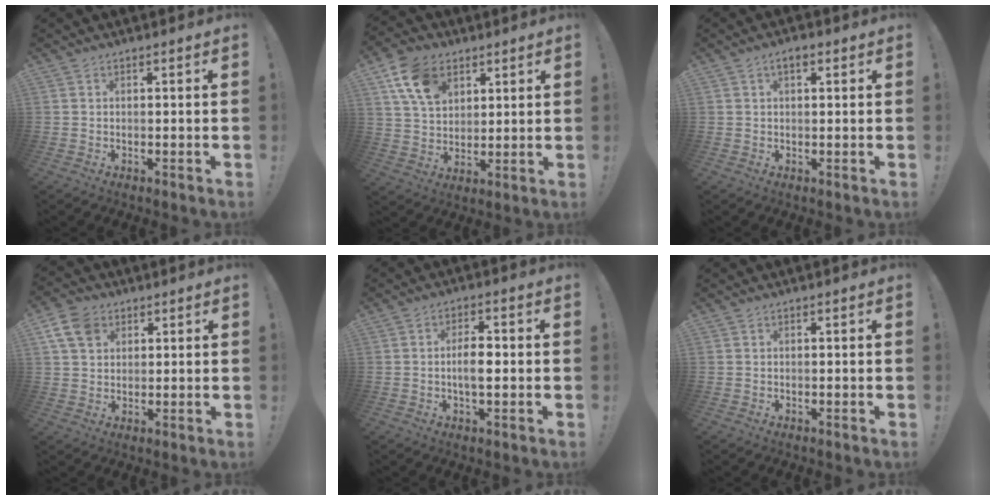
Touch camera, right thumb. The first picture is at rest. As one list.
[{"total": 13.3, "force": [6.6, 9.1, 7.0], "torque": [-0.119, -0.016, 0.130]}, {"total": 2.9, "force": [1.4, 1.3, 2.2], "torque": [-0.031, -0.001, 0.021]}, {"total": 8.9, "force": [4.1, 6.5, 4.5], "torque": [-0.082, -0.010, 0.082]}, {"total": 5.9, "force": [-0.7, 2.5, 5.3], "torque": [-0.095, 0.000, -0.021]}, {"total": 0.0}]